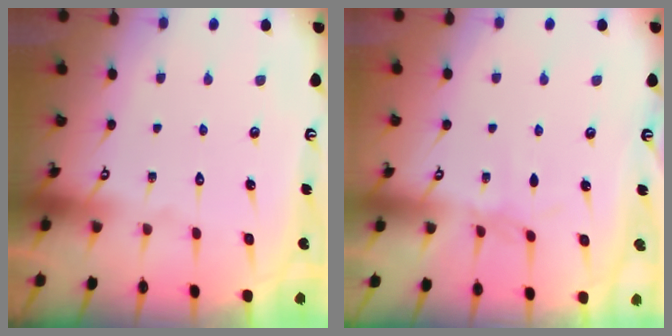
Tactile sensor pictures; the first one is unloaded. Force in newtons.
{"total": 1.5, "press": 1.5, "slide": 0.4}